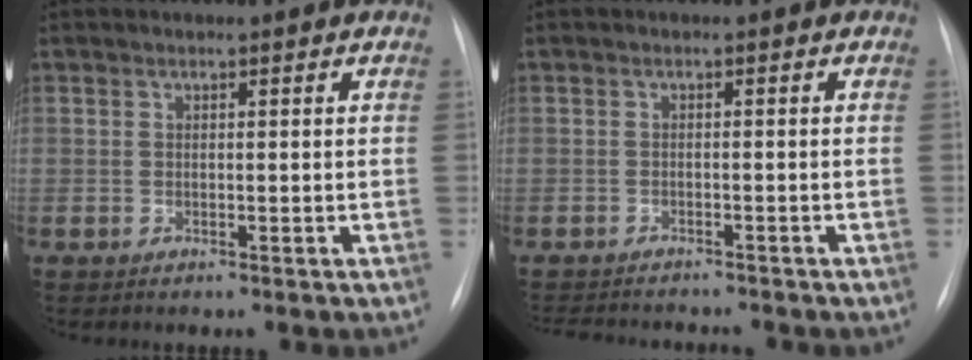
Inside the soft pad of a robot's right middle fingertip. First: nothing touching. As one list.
[{"total": 7.5, "force": [-7.2, 1.1, 2.0], "torque": [-0.024, -0.001, -0.100]}]